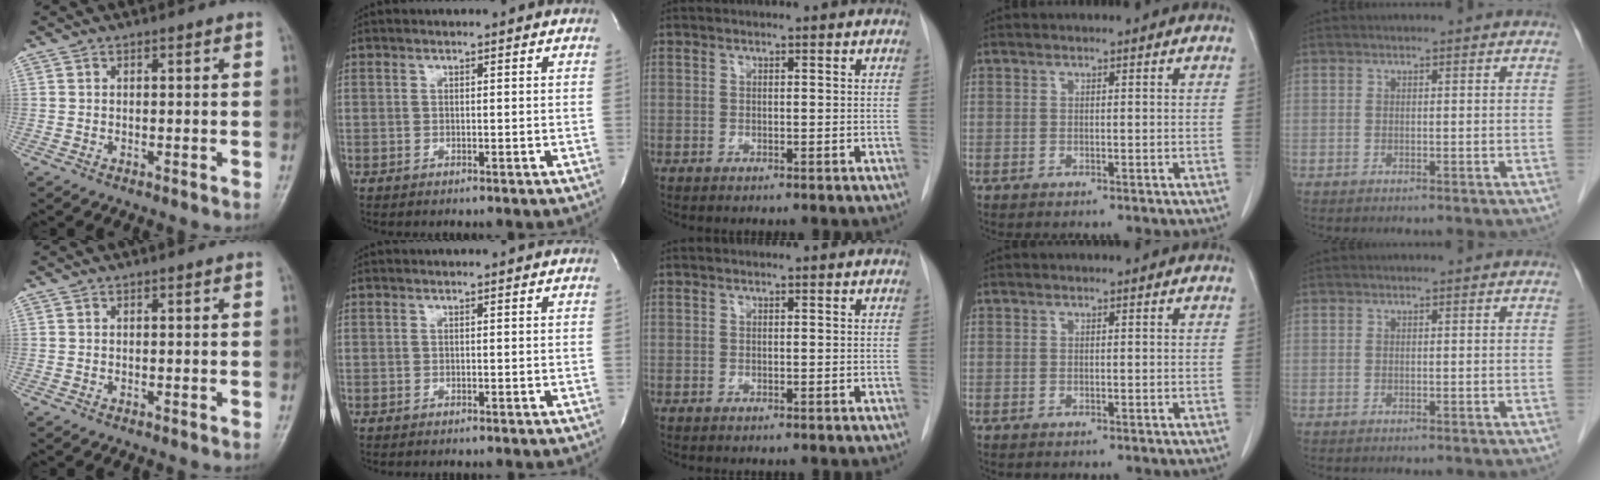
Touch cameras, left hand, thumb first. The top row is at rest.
{}